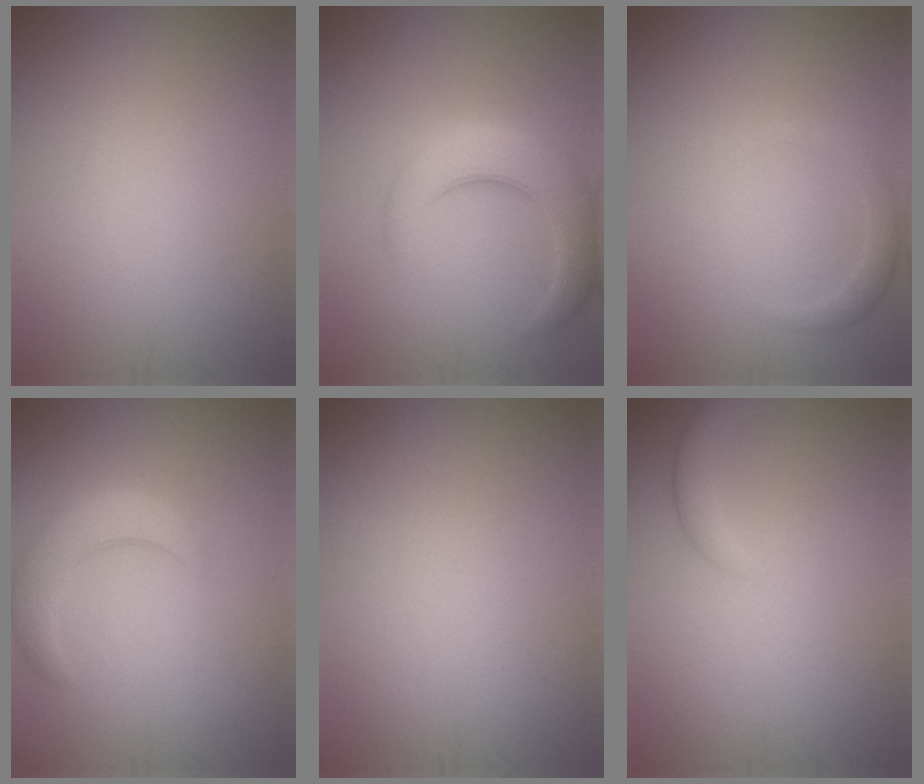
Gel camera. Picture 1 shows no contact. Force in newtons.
{"total": 5.8, "press": 5.8, "slide": 0.3}
{"total": 1.4, "press": 1.4, "slide": 0.1}
{"total": 4.1, "press": 4.1, "slide": 0.3}
{"total": 0.0}
{"total": 2.6, "press": 2.6, "slide": 0.2}